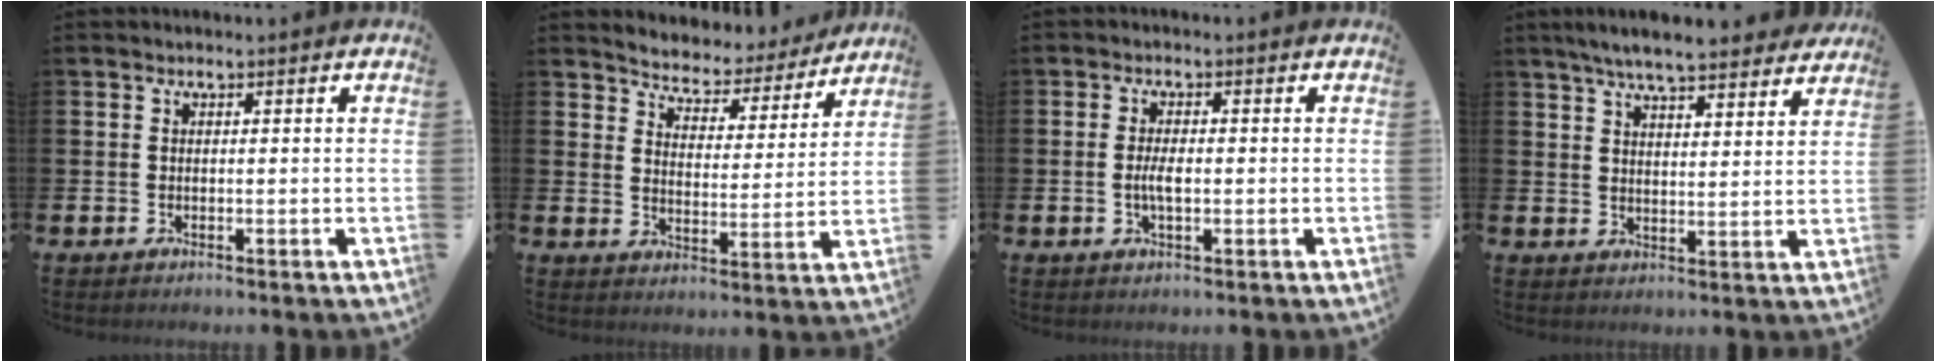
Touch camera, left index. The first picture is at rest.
{"total": 5.0, "force": [4.8, 1.4, 0.0], "torque": [-0.022, -0.044, 0.077]}
{"total": 2.8, "force": [-0.3, 1.1, 2.5], "torque": [-0.044, 0.001, -0.007]}
{"total": 6.7, "force": [6.3, 0.7, 2.1], "torque": [-0.048, -0.033, 0.111]}